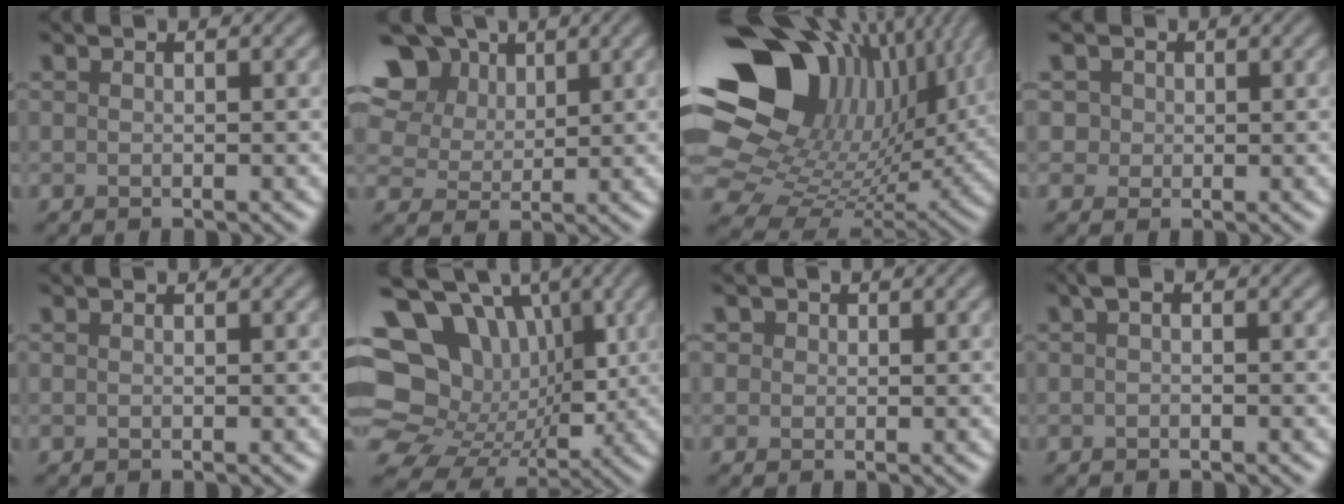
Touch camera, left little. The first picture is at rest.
{"total": 14.2, "force": [6.4, 10.5, 7.2], "torque": [-0.172, 0.045, 0.113]}
{"total": 17.7, "force": [6.1, 11.3, 12.2], "torque": [-0.226, 0.021, 0.127]}
{"total": 4.9, "force": [2.2, 3.9, 2.1], "torque": [-0.046, 0.009, 0.021]}
{"total": 0.0}
{"total": 17.6, "force": [2.3, 13.9, 10.6], "torque": [-0.191, 0.038, 0.033]}
{"total": 2.4, "force": [1.1, 1.8, 1.1], "torque": [-0.034, 0.002, 0.016]}
{"total": 1.0, "force": [0.1, 0.5, 0.8], "torque": [-0.015, 0.007, -0.003]}